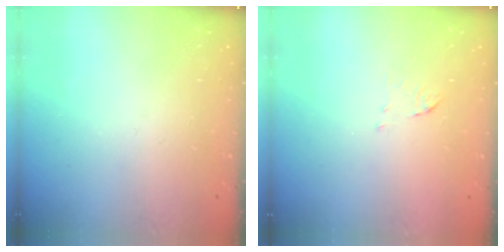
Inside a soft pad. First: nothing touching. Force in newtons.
{"total": 5.3, "press": 5.2, "slide": 0.5}